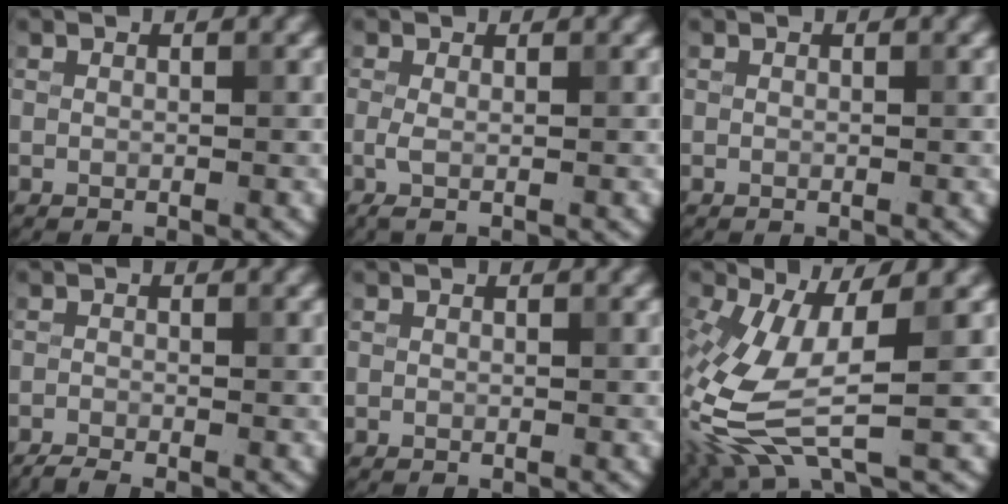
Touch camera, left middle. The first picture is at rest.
{"total": 1.4, "force": [-0.2, 0.3, 1.3], "torque": [-0.028, -0.005, -0.005]}
{"total": 0.0}
{"total": 1.5, "force": [-1.4, 0.1, 0.7], "torque": [-0.013, -0.005, -0.033]}
{"total": 0.0}
{"total": 8.8, "force": [-2.1, 3.4, 7.9], "torque": [-0.200, -0.007, -0.045]}